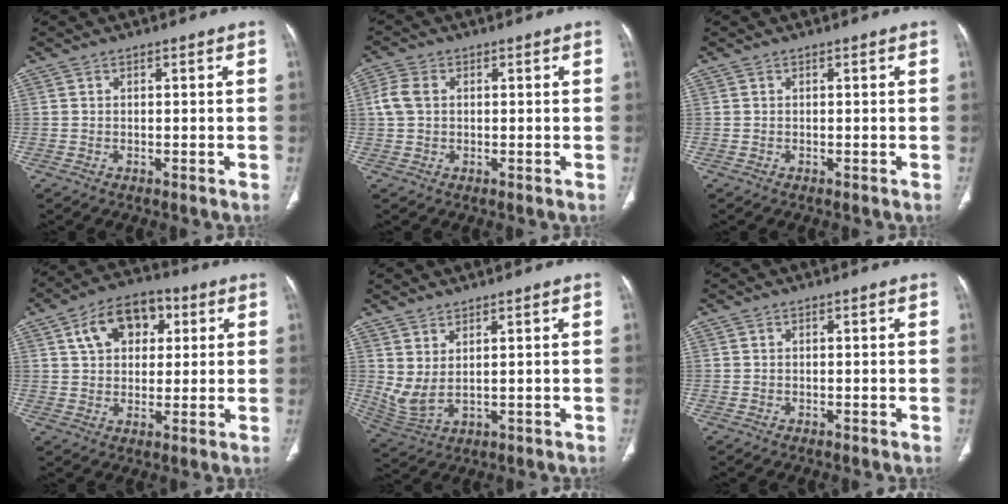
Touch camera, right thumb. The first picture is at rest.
{"total": 4.2, "force": [0.6, 3.0, 2.8], "torque": [-0.068, 0.010, 0.010]}
{"total": 0.0}
{"total": 11.5, "force": [4.1, 7.7, 7.6], "torque": [-0.091, 0.006, 0.060]}
{"total": 5.6, "force": [2.2, 1.9, 4.7], "torque": [-0.111, -0.019, 0.057]}
{"total": 0.0}